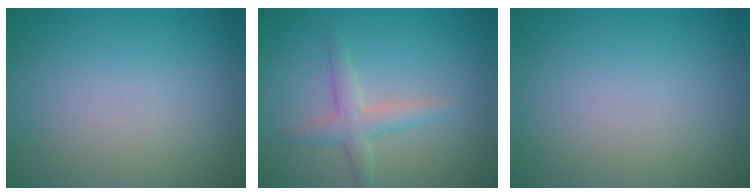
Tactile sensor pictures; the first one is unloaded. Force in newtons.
{"total": 2.4, "press": 2.4, "slide": 0.1}
{"total": 0.0}